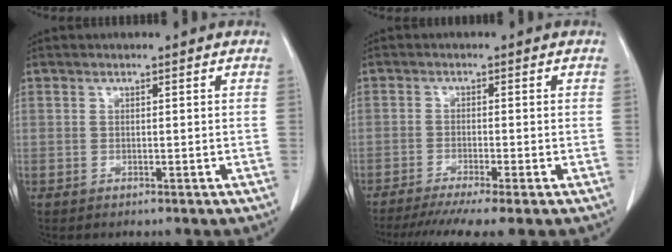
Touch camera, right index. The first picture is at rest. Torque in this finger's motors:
{"motor_torque": [0.81, -0.76, 0.49, 0.13]}